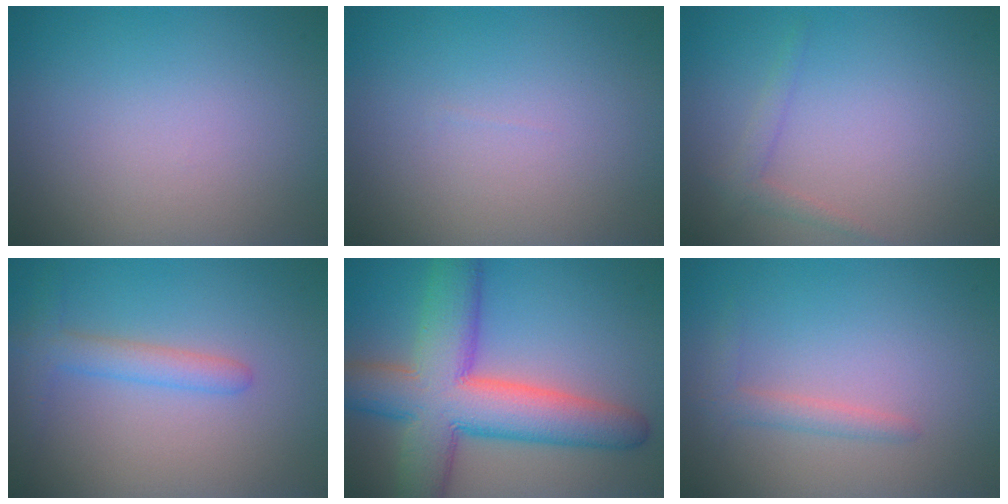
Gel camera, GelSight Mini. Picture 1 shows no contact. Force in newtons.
{"total": 0.0}
{"total": 1.2, "press": 1.2, "slide": 0.1}
{"total": 2.5, "press": 2.5, "slide": 0.2}
{"total": 11.2, "press": 11.2, "slide": 0.6}
{"total": 1.6, "press": 1.6, "slide": 0.1}